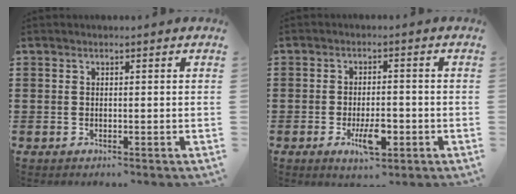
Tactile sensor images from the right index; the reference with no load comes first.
{"total": 5.6, "force": [-2.1, 2.3, 4.7], "torque": [-0.088, -0.005, -0.040]}